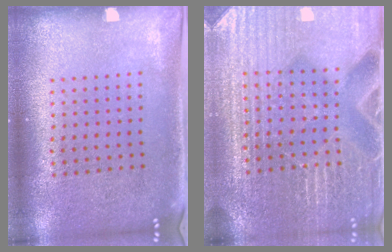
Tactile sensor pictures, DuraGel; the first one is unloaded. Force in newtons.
{"total": 4.8, "press": 4.6, "slide": 1.5}